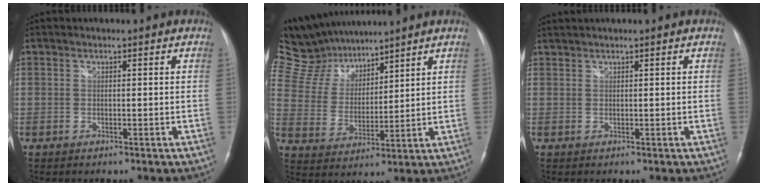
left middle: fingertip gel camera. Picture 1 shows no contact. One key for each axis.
{"total": 12.5, "fx": 11.3, "fy": 3.9, "fz": 3.5, "tx": -0.082, "ty": 0.023, "tz": 0.222}
{"total": 1.1, "fx": 1.0, "fy": -0.1, "fz": 0.3, "tx": -0.011, "ty": 0.013, "tz": 0.027}